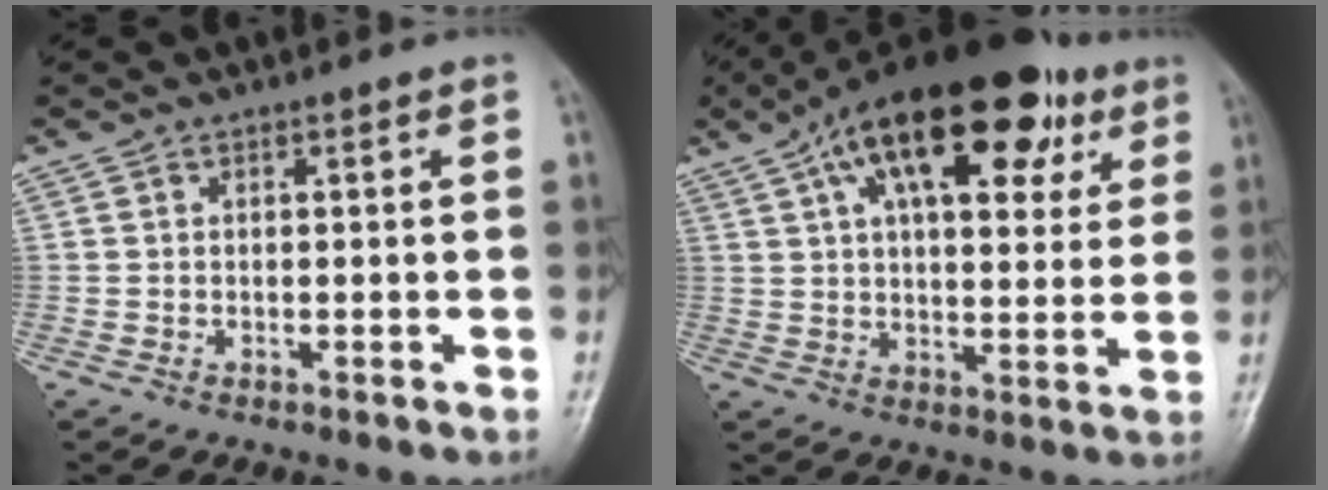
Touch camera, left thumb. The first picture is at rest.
{"total": 23.3, "force": [11.2, 10.8, 17.2], "torque": [-0.245, 0.005, 0.172]}